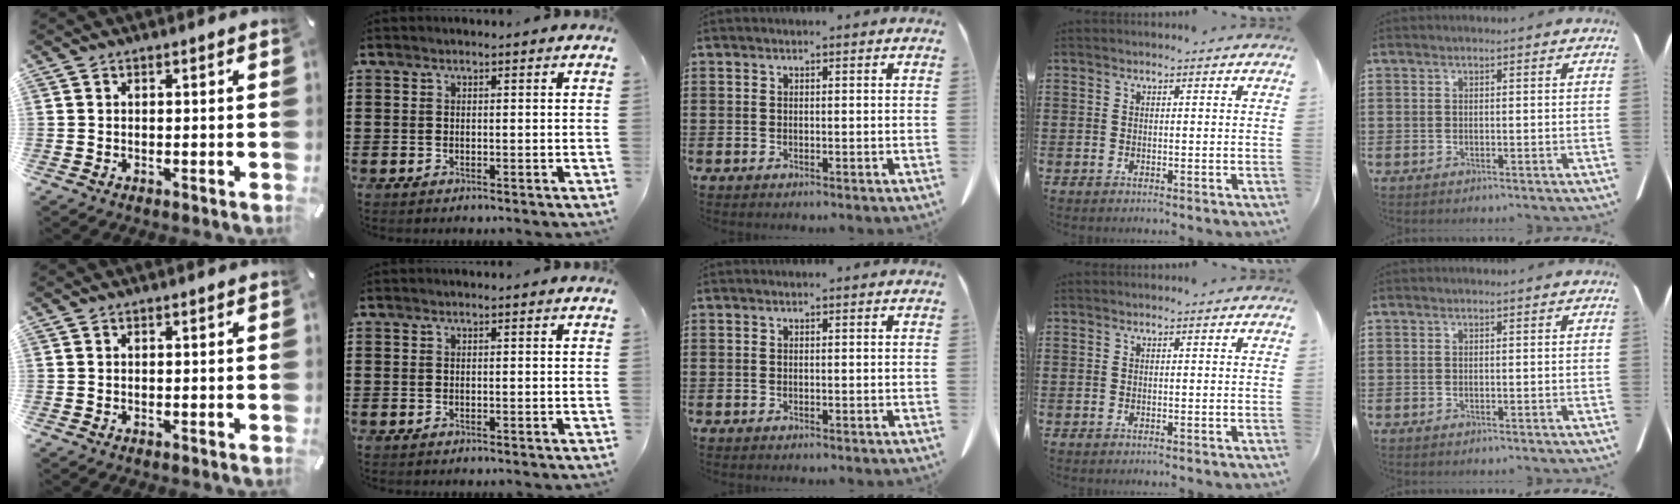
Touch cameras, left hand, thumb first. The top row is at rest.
{}